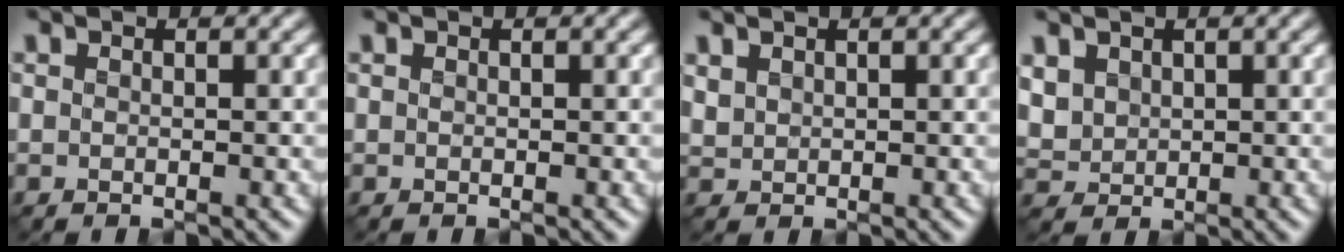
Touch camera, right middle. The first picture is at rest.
{"total": 0.0}
{"total": 1.1, "force": [0.8, 0.6, 0.3], "torque": [-0.011, 0.002, 0.023]}
{"total": 2.8, "force": [1.2, 2.2, 1.3], "torque": [-0.050, -0.002, 0.031]}